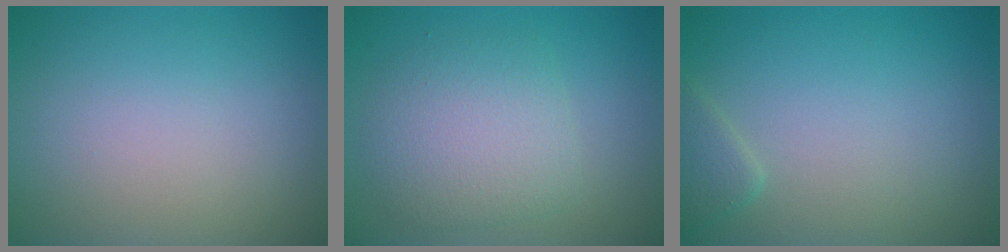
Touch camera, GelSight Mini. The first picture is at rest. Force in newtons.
{"total": 4.5, "press": 4.5, "slide": 0.0}
{"total": 0.9, "press": 0.9, "slide": 0.1}